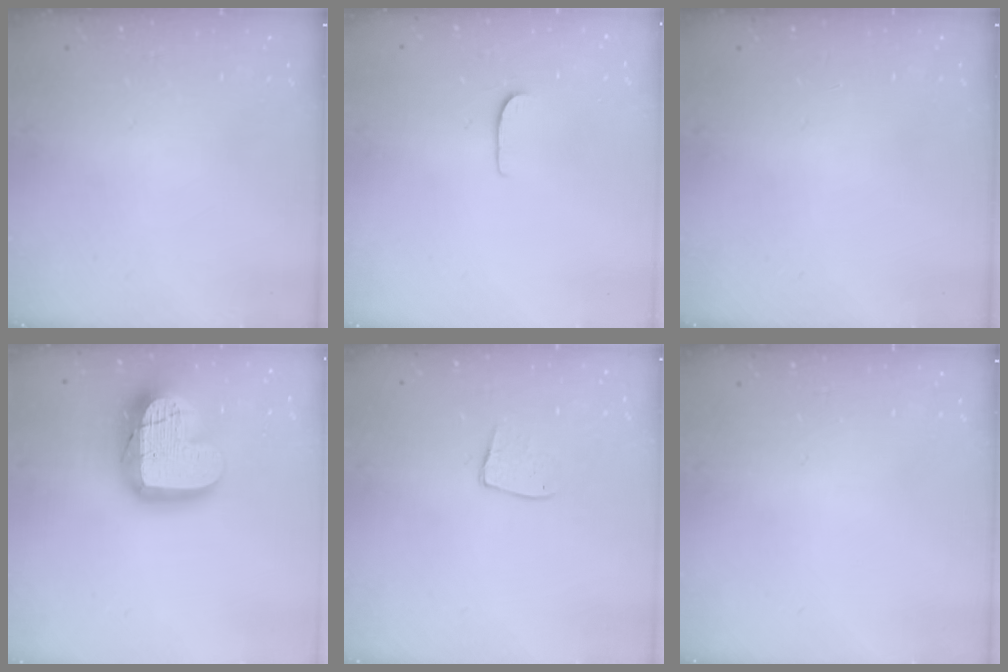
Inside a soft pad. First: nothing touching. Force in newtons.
{"total": 4.2, "press": 4.2, "slide": 0.4}
{"total": 0.0}
{"total": 21.4, "press": 21.3, "slide": 1.7}
{"total": 7.9, "press": 7.9, "slide": 0.4}
{"total": 0.0}